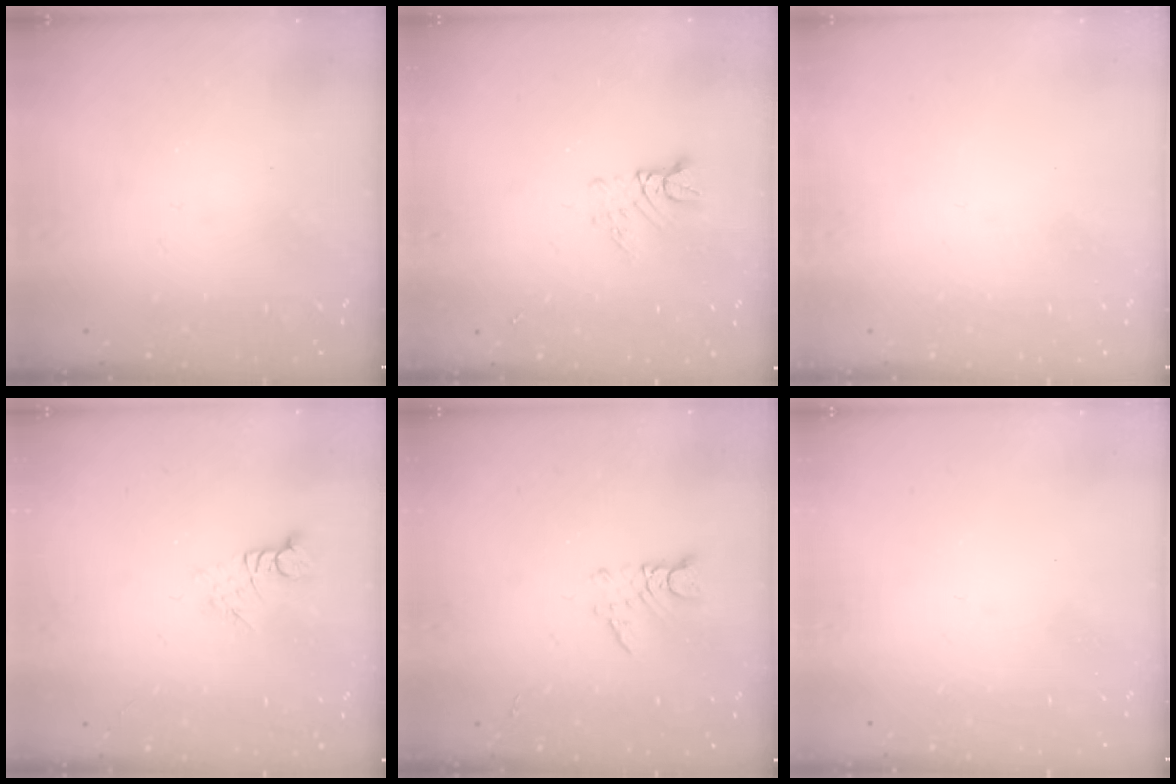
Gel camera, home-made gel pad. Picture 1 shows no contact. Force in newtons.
{"total": 4.5, "press": 4.5, "slide": 0.3}
{"total": 0.0}
{"total": 3.0, "press": 3.0, "slide": 0.2}
{"total": 3.3, "press": 3.3, "slide": 0.3}
{"total": 0.0}